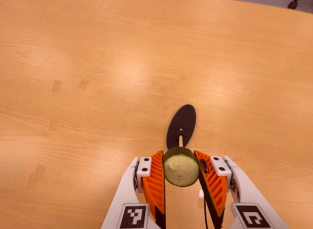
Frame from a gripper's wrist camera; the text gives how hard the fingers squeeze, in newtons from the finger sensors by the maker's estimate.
{"total": 10.5, "left": 9.9, "right": 11.1}